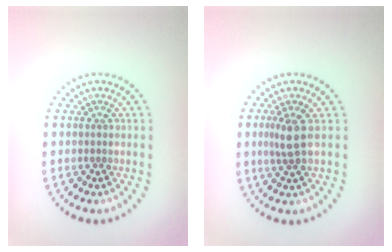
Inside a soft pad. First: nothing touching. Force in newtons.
{"total": 2.2, "press": 1.8, "slide": 1.4}